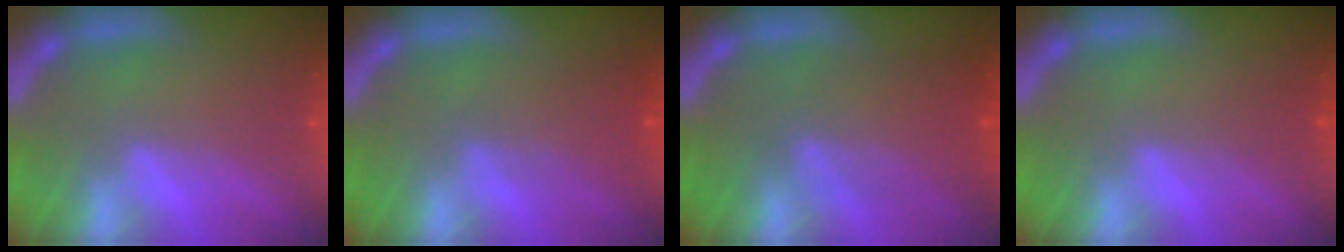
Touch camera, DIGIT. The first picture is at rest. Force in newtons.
{"total": 2.9}
{"total": 5.5}
{"total": 0.9}